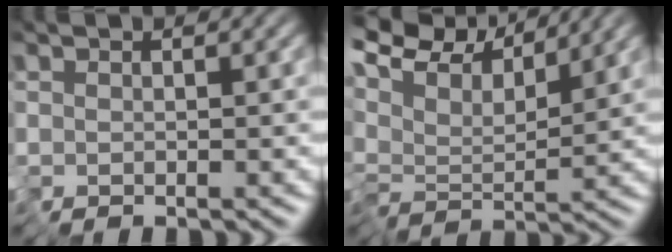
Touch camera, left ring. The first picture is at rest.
{"total": 8.1, "force": [6.8, 2.5, 3.7], "torque": [-0.109, 0.023, 0.100]}